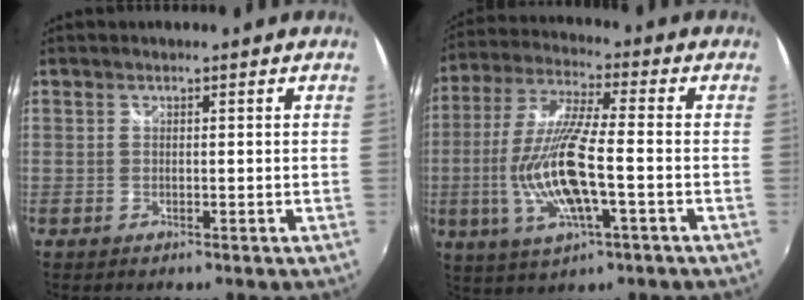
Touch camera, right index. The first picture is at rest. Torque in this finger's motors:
{"motor_torque": [1.59, -0.55, 1.05, 0.21]}